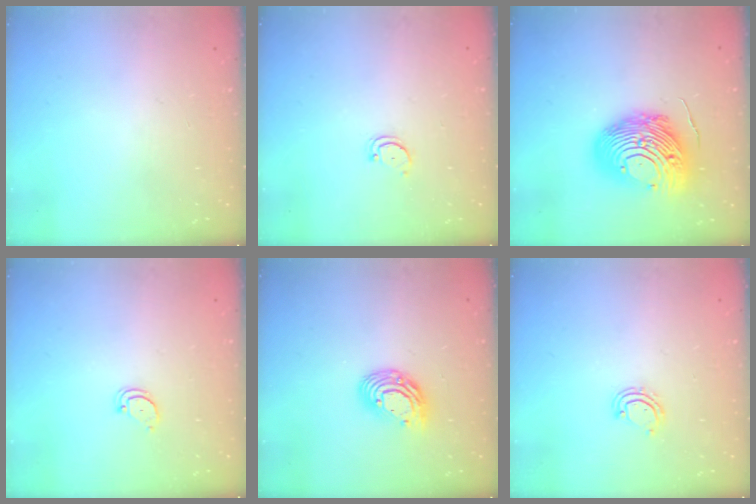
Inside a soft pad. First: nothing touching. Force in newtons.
{"total": 2.3, "press": 2.3, "slide": 0.2}
{"total": 17.6, "press": 17.5, "slide": 2.2}
{"total": 2.4, "press": 2.4, "slide": 0.2}
{"total": 10.3, "press": 10.3, "slide": 1.1}
{"total": 5.0, "press": 5.0, "slide": 0.3}